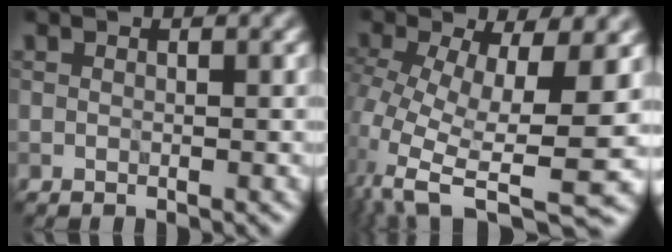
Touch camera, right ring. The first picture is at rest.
{"total": 11.7, "force": [-2.1, 4.5, 10.5], "torque": [-0.201, -0.028, -0.005]}